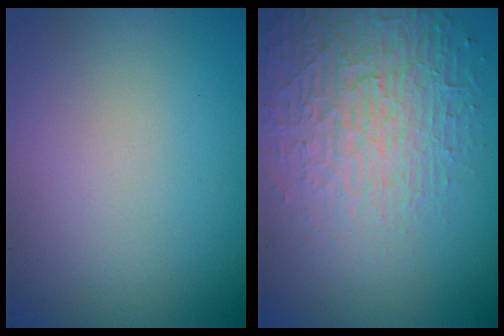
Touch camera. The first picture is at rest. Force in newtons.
{"total": 6.4, "press": 5.0, "slide": 4.0}